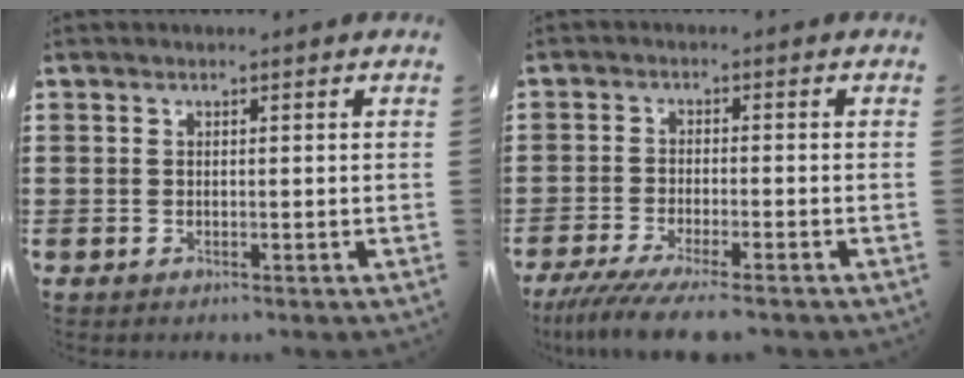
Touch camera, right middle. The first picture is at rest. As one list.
[{"total": 5.2, "force": [-4.5, -0.1, 2.6], "torque": [-0.062, -0.022, -0.087]}]